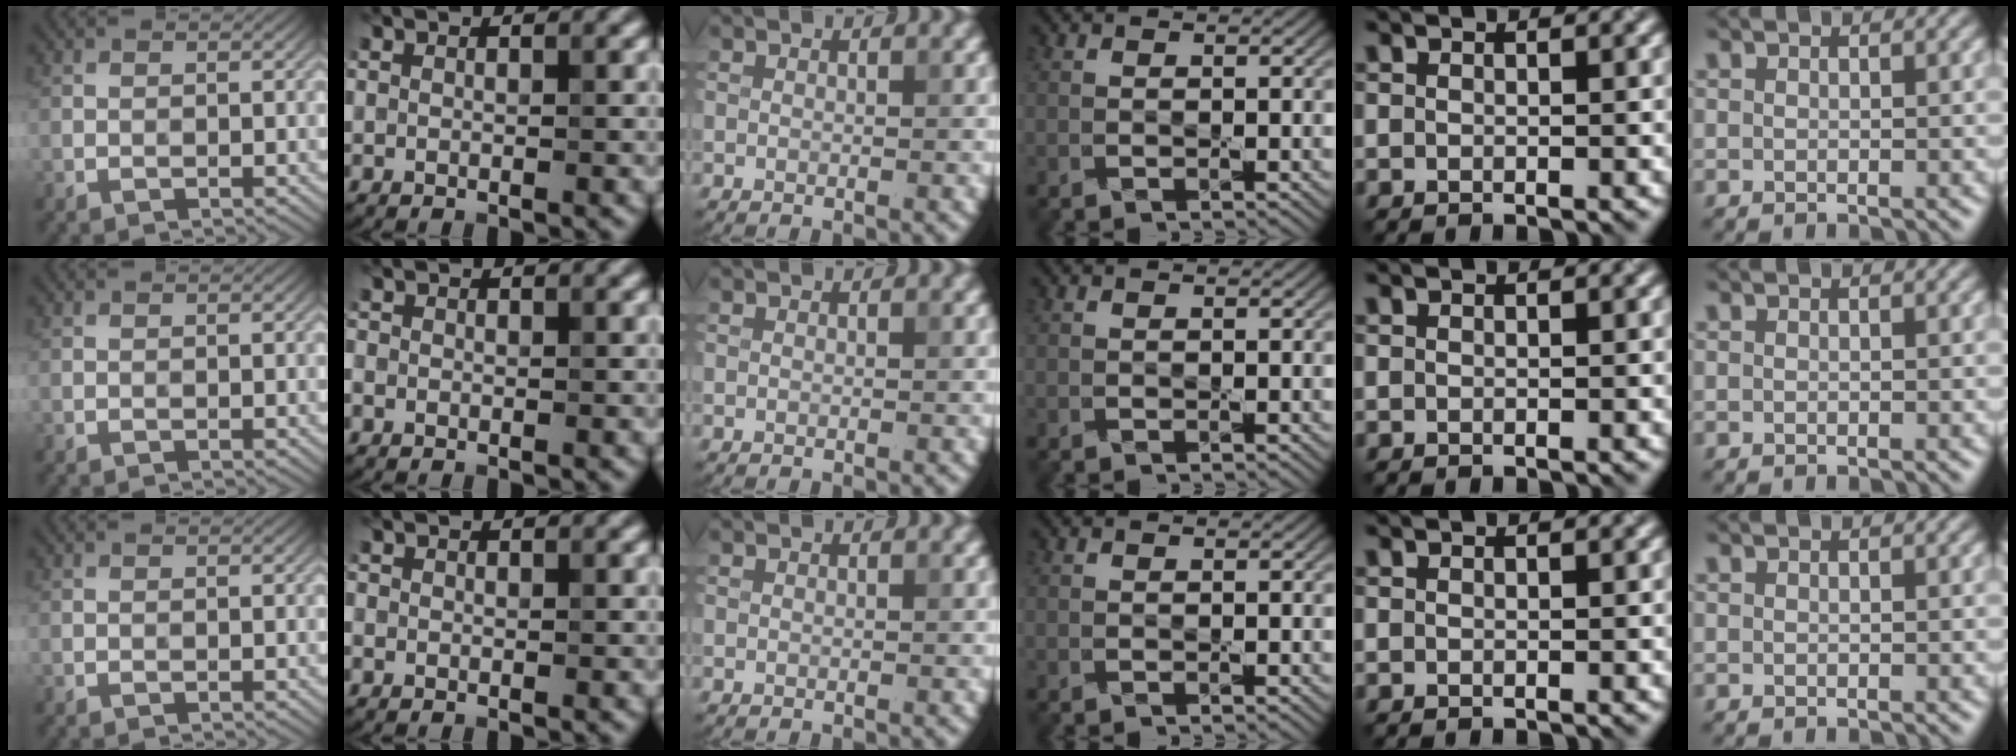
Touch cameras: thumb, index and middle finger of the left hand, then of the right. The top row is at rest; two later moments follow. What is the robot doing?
{"motion": "press", "object": "calculator"}